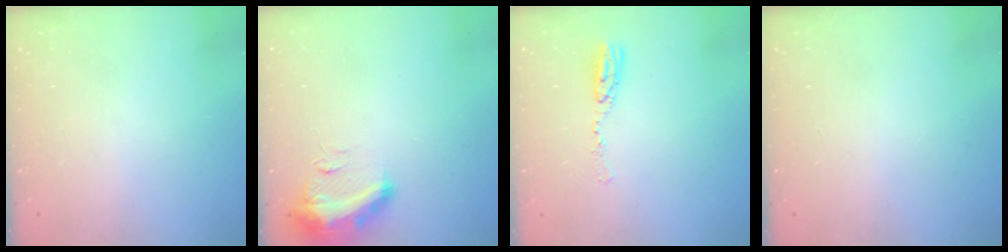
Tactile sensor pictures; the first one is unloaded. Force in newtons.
{"total": 17.3, "press": 13.2, "slide": 11.2}
{"total": 8.1, "press": 8.1, "slide": 0.6}
{"total": 0.0}